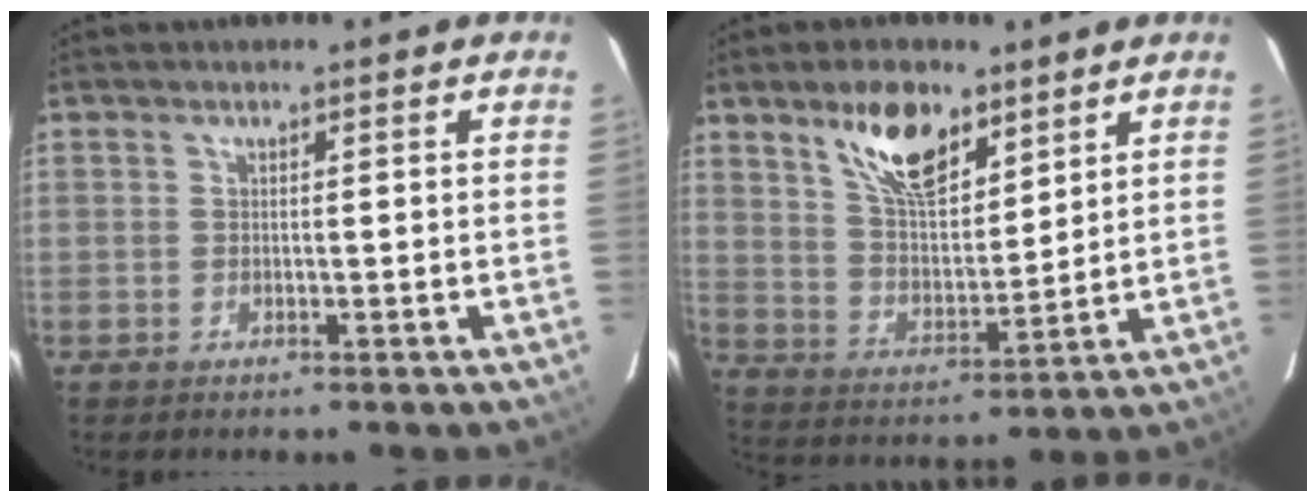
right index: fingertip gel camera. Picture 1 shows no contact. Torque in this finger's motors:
{"motor_torque": [0.50, 0.32, 0.22, 0.08]}